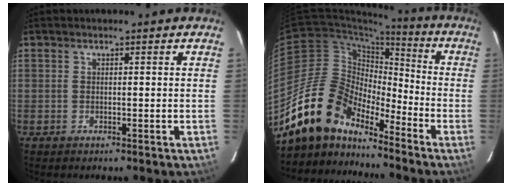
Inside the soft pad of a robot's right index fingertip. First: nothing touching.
{"total": 16.2, "force": [-13.5, 6.3, 6.2], "torque": [-0.115, 0.012, -0.256]}